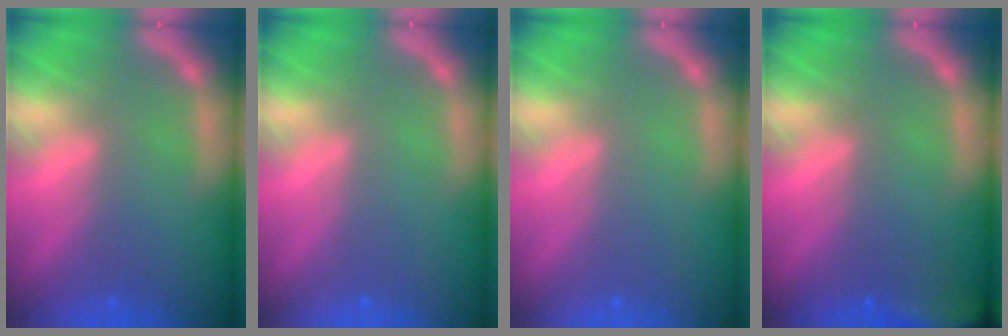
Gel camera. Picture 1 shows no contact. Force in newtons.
{"total": 0.0}
{"total": 0.0}
{"total": 5.0}